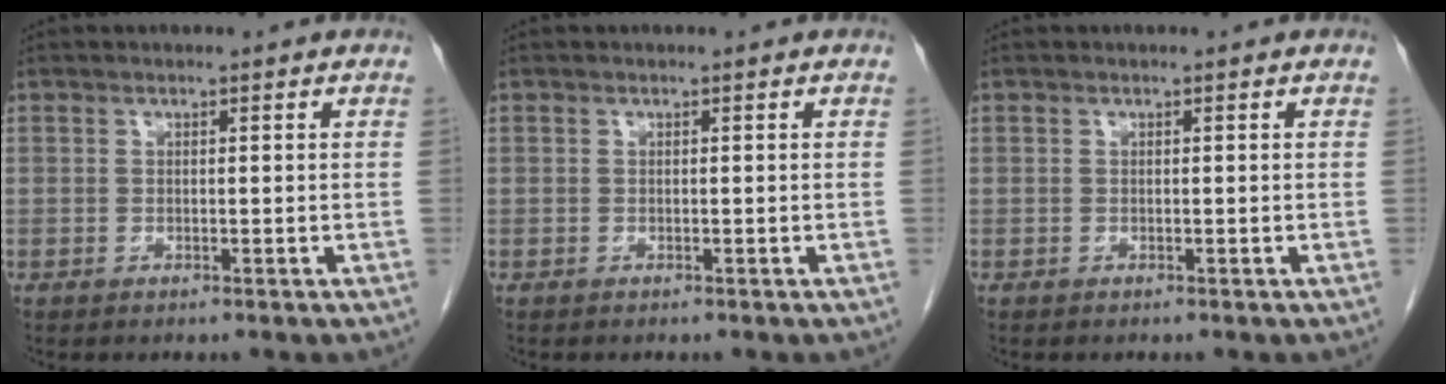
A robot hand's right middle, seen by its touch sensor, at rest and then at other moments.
{"total": 0.0}
{"total": 0.0}